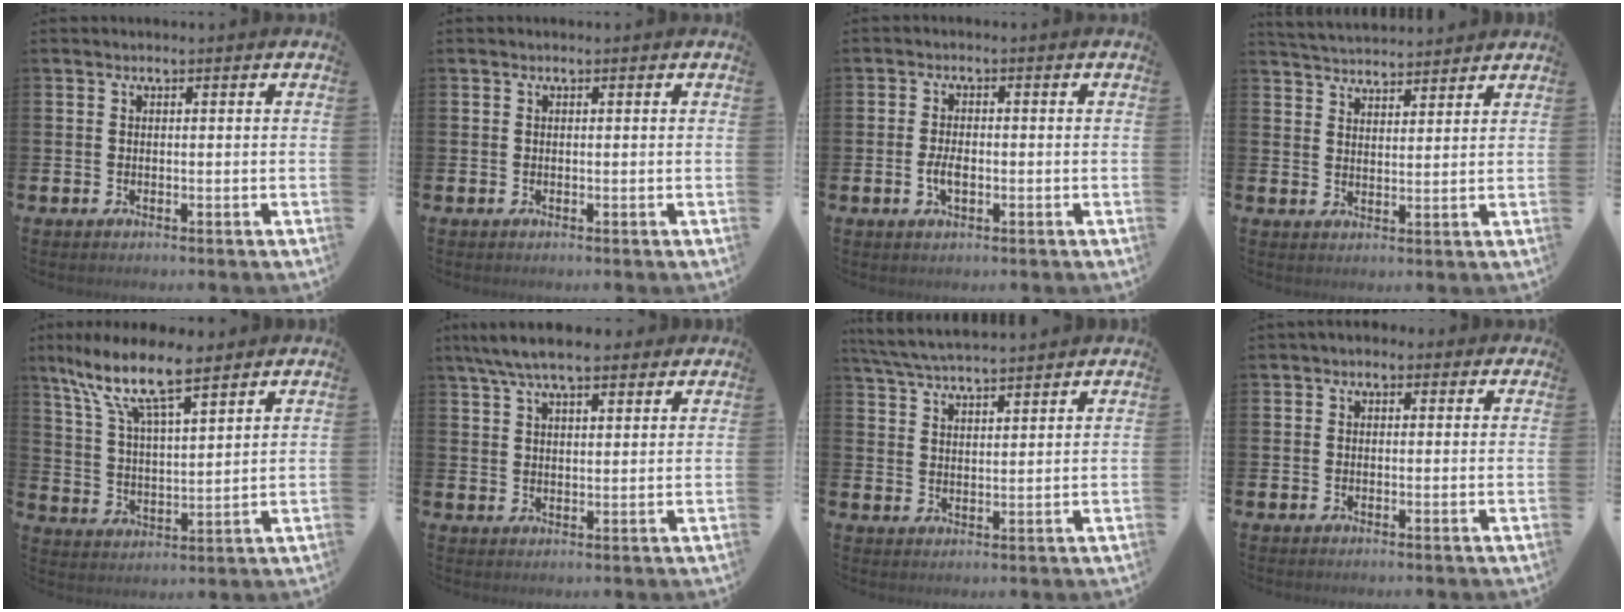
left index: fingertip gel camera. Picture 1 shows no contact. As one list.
[{"total": 0.0}, {"total": 2.8, "force": [-0.6, 1.3, 2.4], "torque": [-0.038, 0.000, -0.012]}, {"total": 4.3, "force": [4.3, 0.5, -0.1], "torque": [-0.004, -0.026, 0.077]}, {"total": 10.4, "force": [8.2, 2.7, 5.9], "torque": [-0.139, -0.031, 0.143]}, {"total": 6.7, "force": [5.7, 1.6, 3.0], "torque": [-0.071, -0.011, 0.105]}, {"total": 5.4, "force": [5.3, 0.2, 1.2], "torque": [-0.039, -0.025, 0.095]}, {"total": 0.9, "force": [0.1, 0.8, 0.4], "torque": [-0.008, 0.009, 0.000]}]